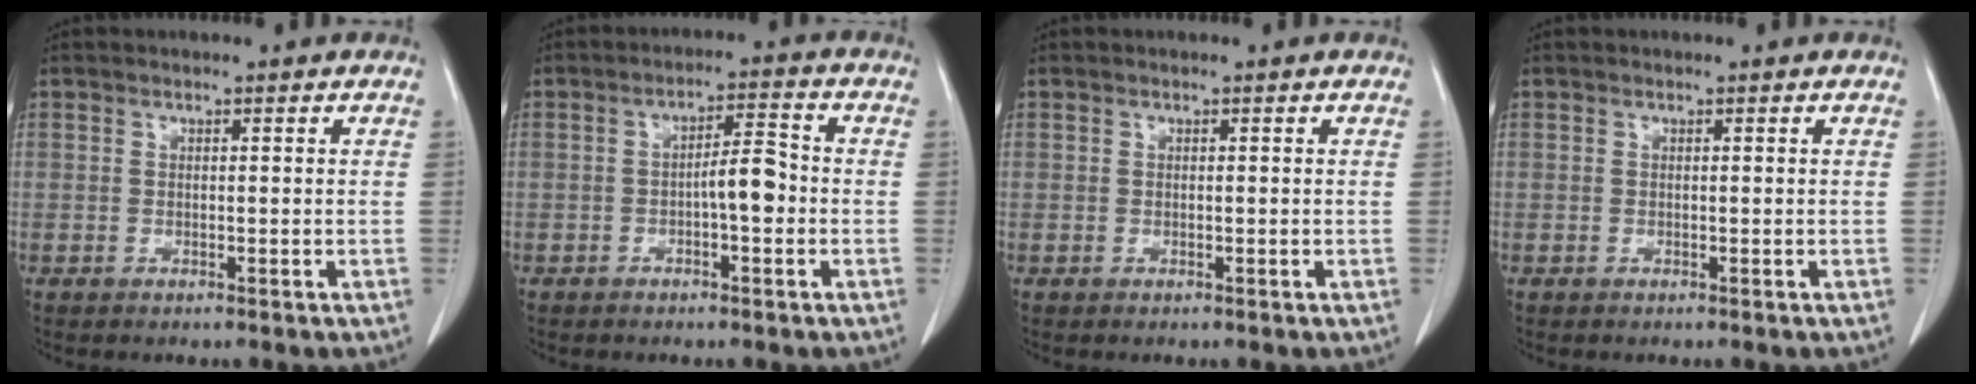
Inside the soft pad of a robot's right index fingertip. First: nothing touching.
{"total": 4.7, "force": [-0.9, 1.1, 4.5], "torque": [-0.070, 0.017, -0.012]}
{"total": 0.0}
{"total": 0.0}